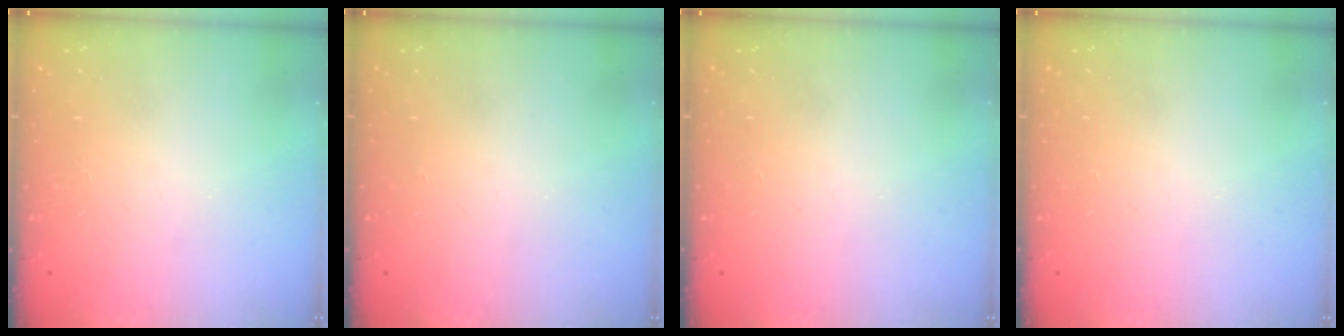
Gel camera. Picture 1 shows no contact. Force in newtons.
{"total": 0.0}
{"total": 0.0}
{"total": 0.0}